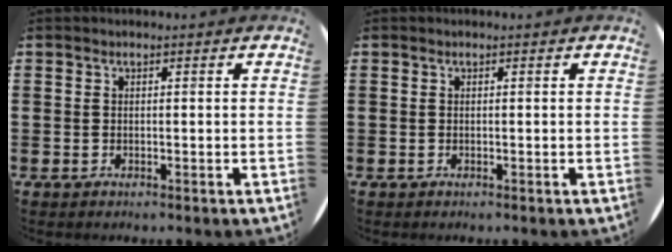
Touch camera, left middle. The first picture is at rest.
{"total": 0.0}